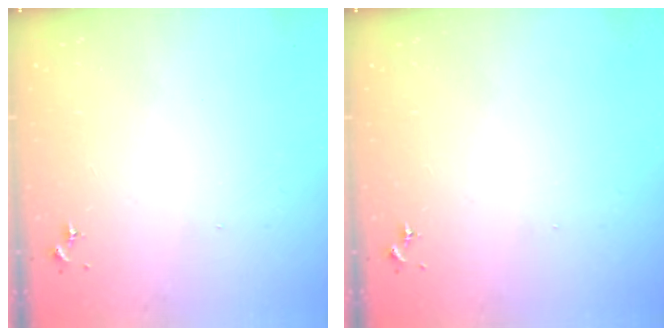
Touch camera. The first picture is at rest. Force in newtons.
{"total": 0.0}